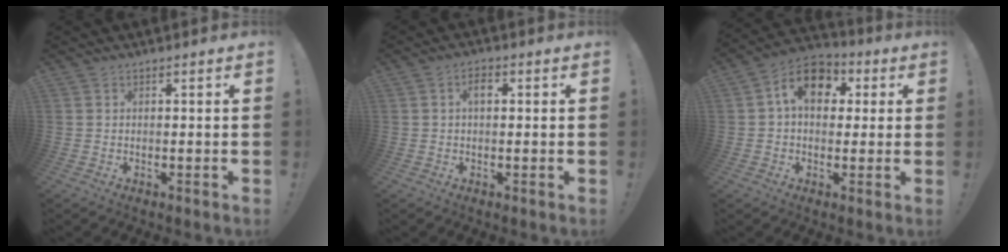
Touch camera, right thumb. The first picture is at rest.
{"total": 2.7, "force": [0.6, 1.6, 2.2], "torque": [-0.034, 0.006, 0.005]}
{"total": 12.0, "force": [3.3, 8.7, 7.7], "torque": [-0.117, 0.005, 0.064]}